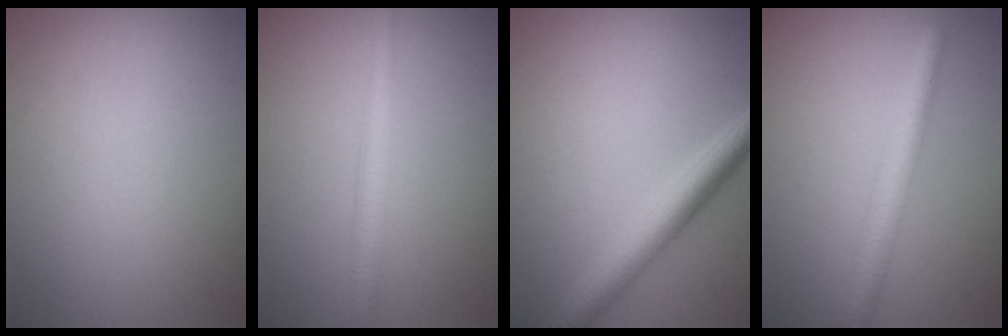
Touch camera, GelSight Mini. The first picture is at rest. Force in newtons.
{"total": 2.6, "press": 2.6, "slide": 0.0}
{"total": 4.2, "press": 4.2, "slide": 0.1}
{"total": 3.4, "press": 3.4, "slide": 0.0}